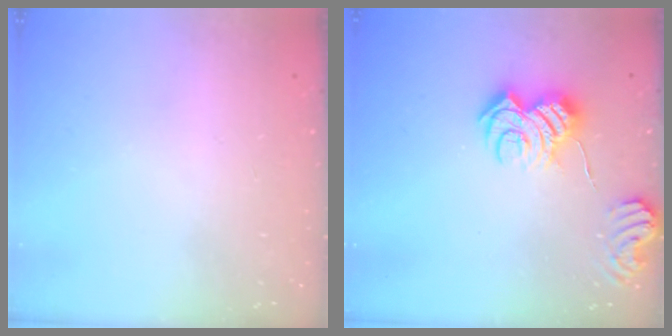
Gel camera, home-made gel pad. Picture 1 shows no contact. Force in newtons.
{"total": 9.7, "press": 9.7, "slide": 0.7}